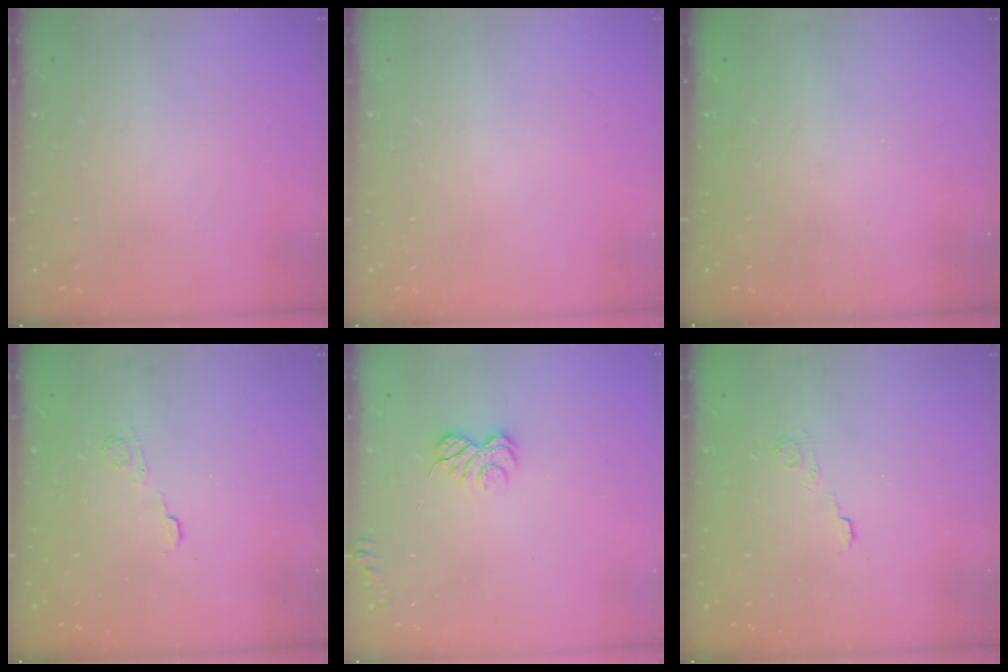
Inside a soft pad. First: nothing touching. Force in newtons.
{"total": 0.0}
{"total": 2.2, "press": 2.1, "slide": 0.7}
{"total": 2.9, "press": 2.4, "slide": 1.5}
{"total": 6.7, "press": 6.5, "slide": 1.4}
{"total": 2.2, "press": 1.7, "slide": 1.4}